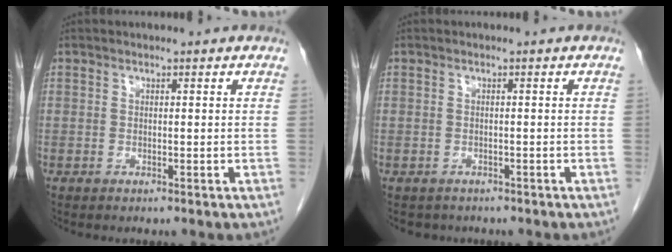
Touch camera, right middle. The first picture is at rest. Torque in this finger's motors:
{"motor_torque": [0.07, -0.05, -0.03, 0.01]}